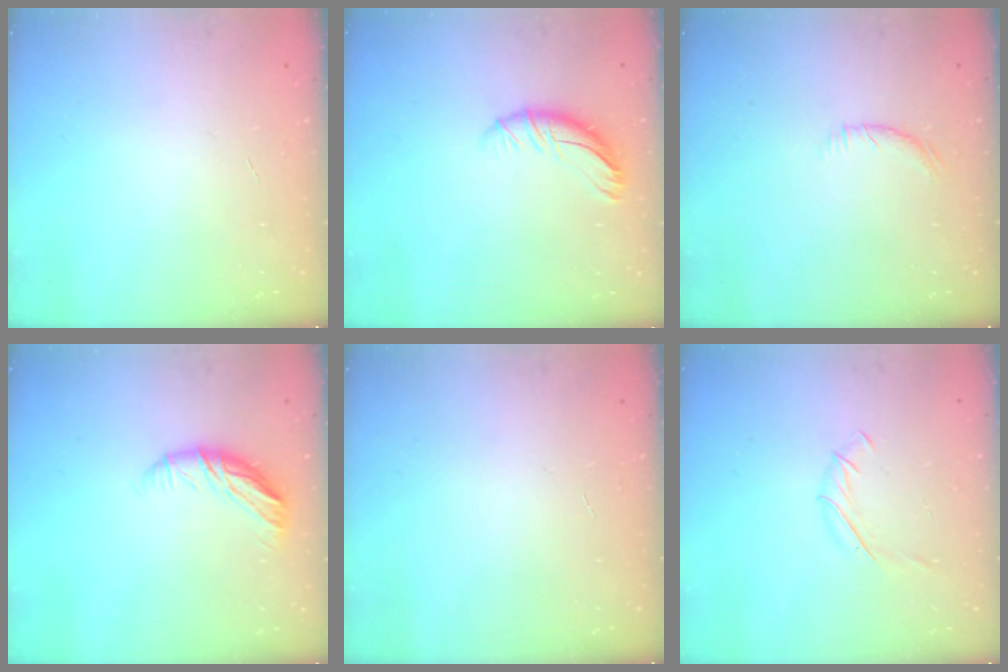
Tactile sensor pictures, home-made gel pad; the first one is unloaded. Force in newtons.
{"total": 8.7, "press": 8.6, "slide": 0.6}
{"total": 8.0, "press": 7.7, "slide": 2.1}
{"total": 10.3, "press": 10.2, "slide": 1.7}
{"total": 0.0}
{"total": 3.8, "press": 3.7, "slide": 1.1}